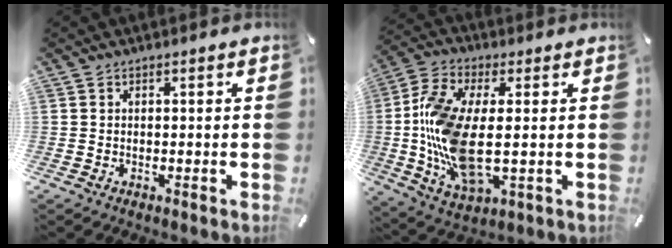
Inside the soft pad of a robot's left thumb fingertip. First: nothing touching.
{"total": 16.2, "force": [0.1, 7.4, 14.4], "torque": [-0.316, -0.018, 0.004]}